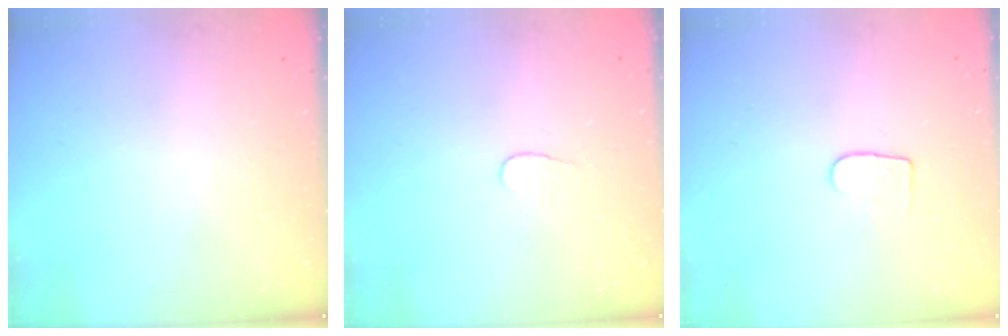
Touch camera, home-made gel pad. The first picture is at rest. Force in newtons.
{"total": 3.8, "press": 3.8, "slide": 0.3}
{"total": 4.3, "press": 4.3, "slide": 0.5}